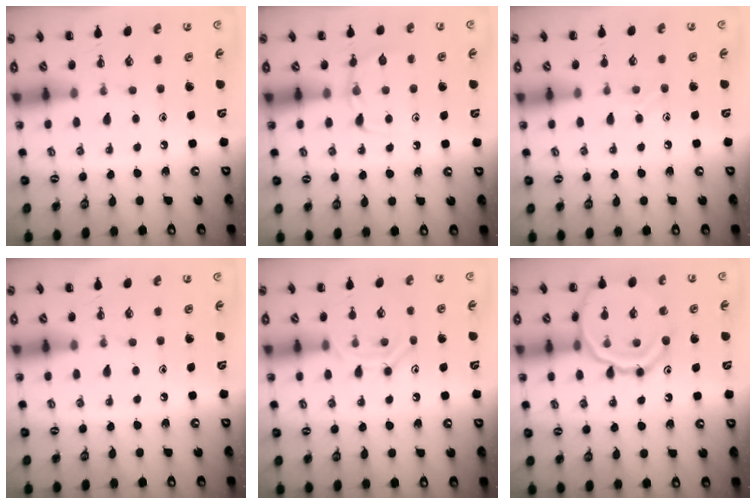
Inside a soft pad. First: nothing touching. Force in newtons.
{"total": 5.8, "press": 5.6, "slide": 1.6}
{"total": 6.4, "press": 6.3, "slide": 1.2}
{"total": 0.0}
{"total": 10.8, "press": 10.7, "slide": 0.6}
{"total": 15.5, "press": 15.4, "slide": 1.0}